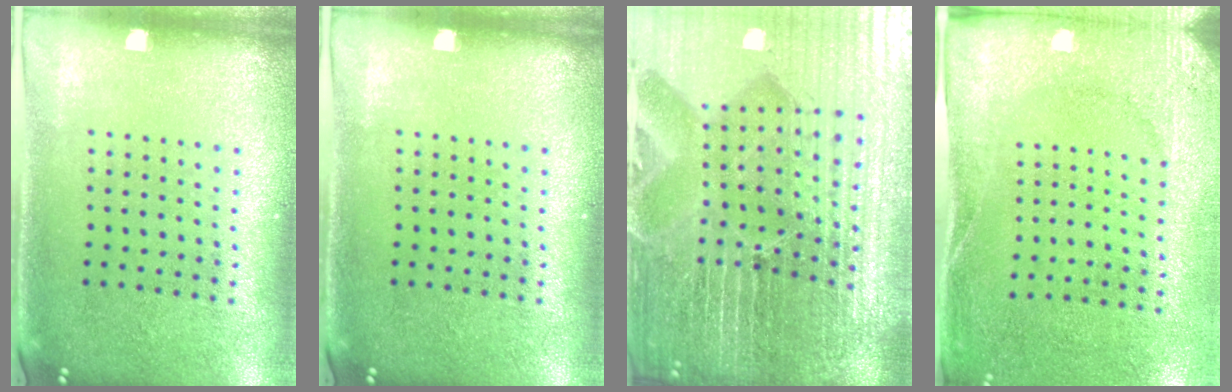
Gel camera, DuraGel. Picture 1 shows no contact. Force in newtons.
{"total": 0.0}
{"total": 7.3, "press": 6.4, "slide": 3.6}
{"total": 2.7, "press": 2.3, "slide": 1.3}